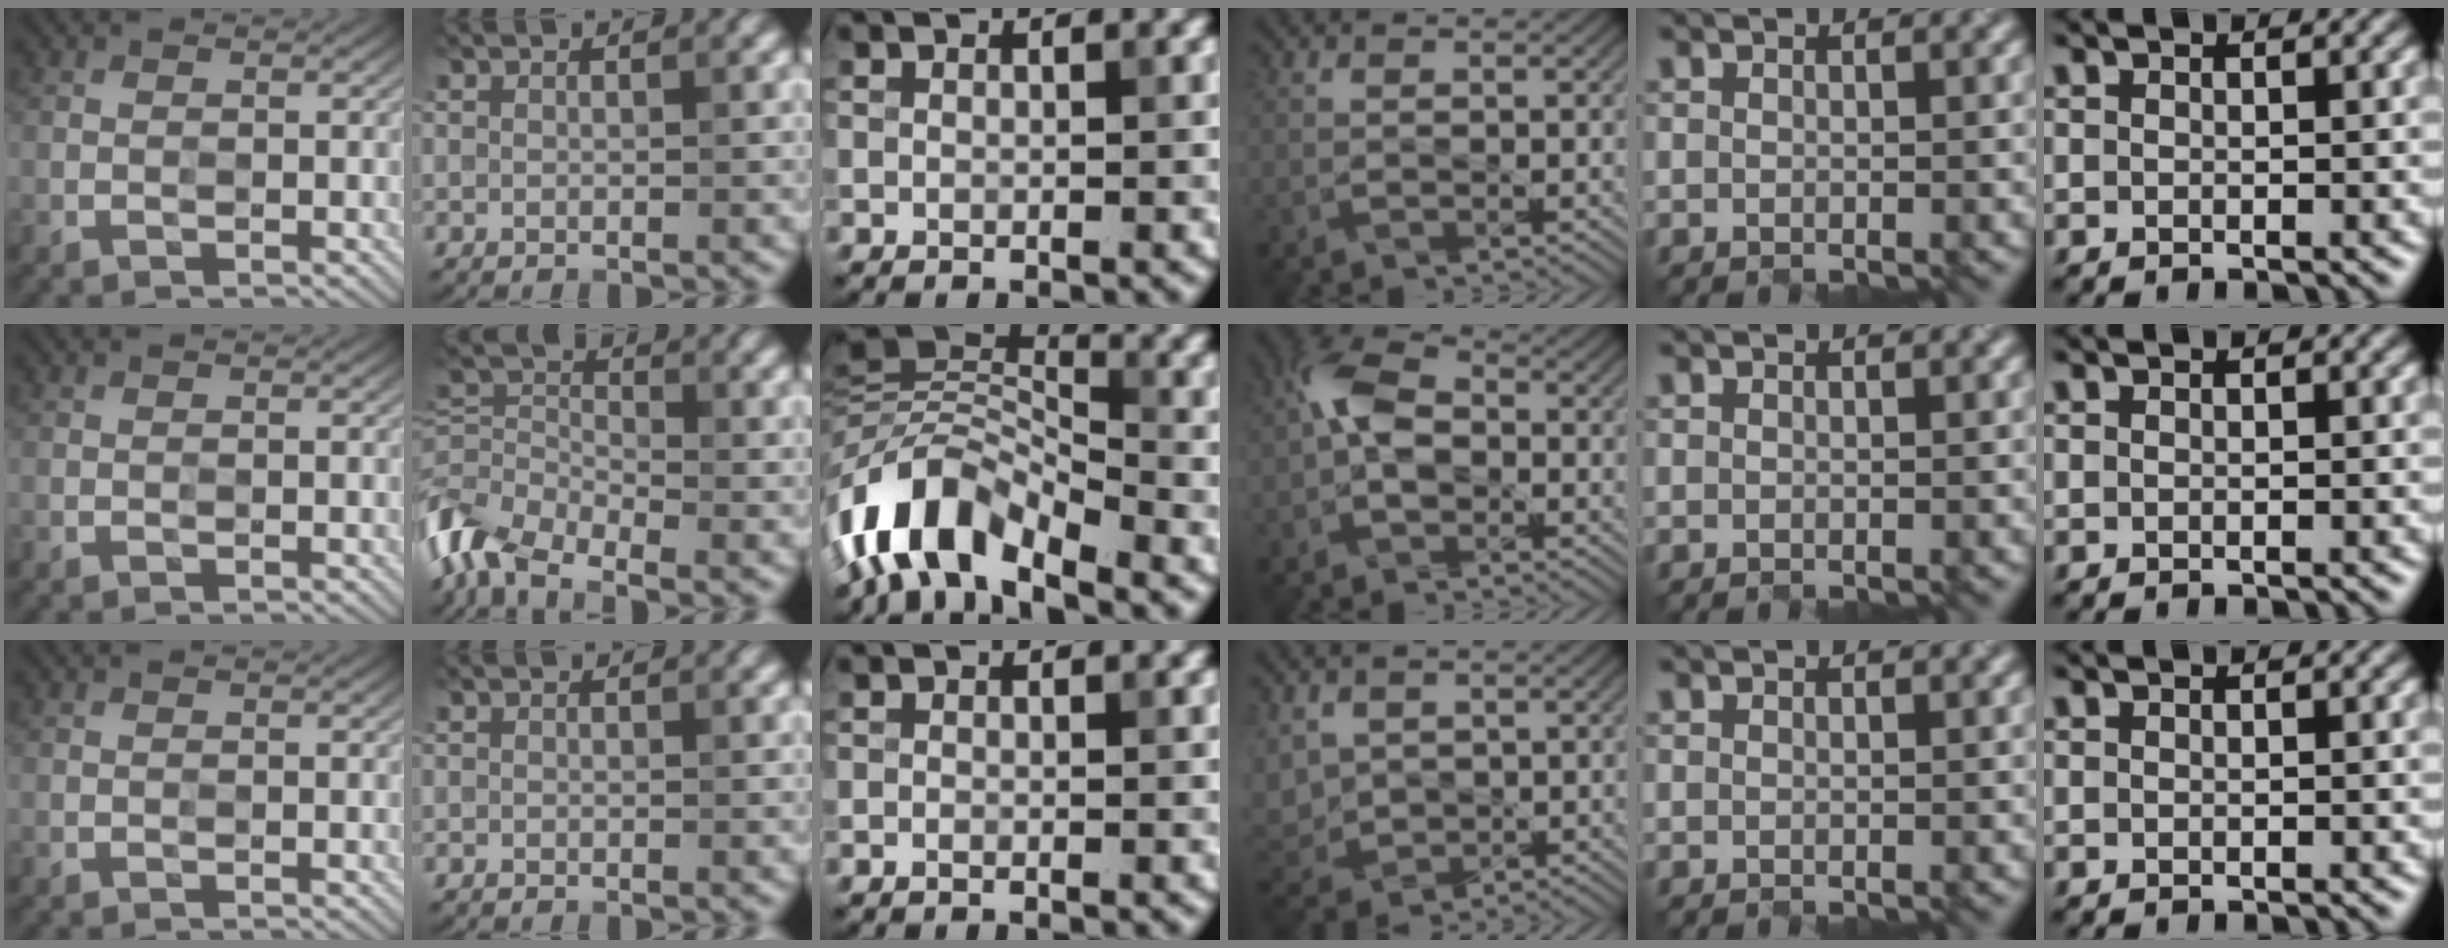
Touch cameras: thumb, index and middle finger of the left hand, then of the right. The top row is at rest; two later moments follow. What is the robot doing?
{"motion": "open", "object": "laptop"}